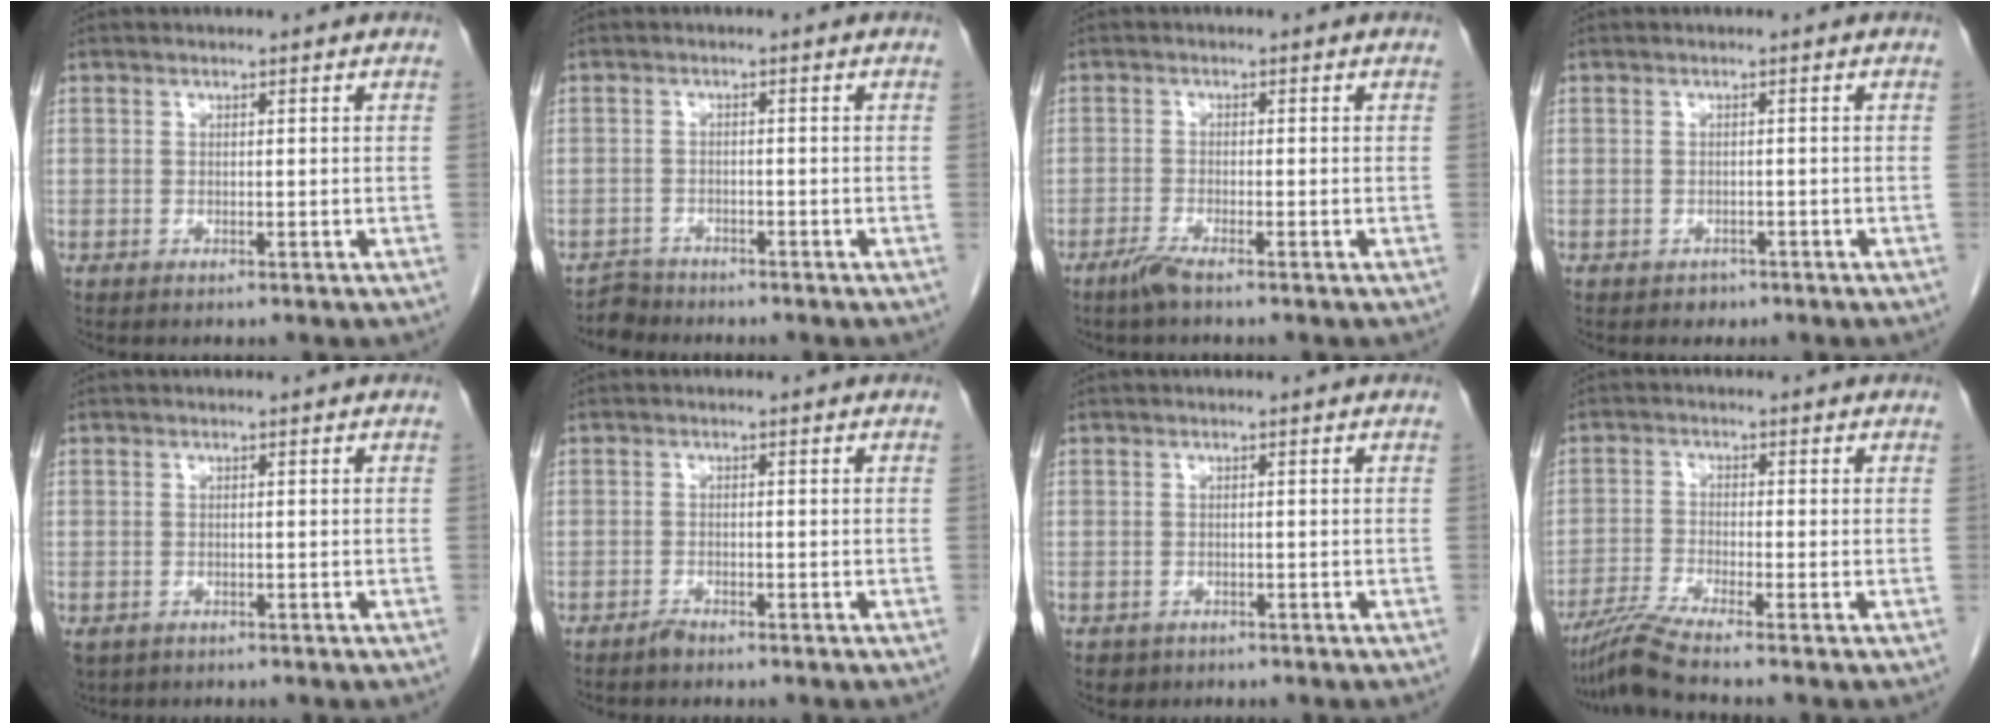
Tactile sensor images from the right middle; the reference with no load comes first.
{"total": 2.3, "force": [-2.0, 0.6, -0.8], "torque": [0.014, -0.004, -0.039]}
{"total": 2.3, "force": [-1.8, -0.1, 1.4], "torque": [-0.039, -0.006, -0.040]}
{"total": 1.1, "force": [-0.8, 0.8, 0.1], "torque": [-0.008, 0.001, -0.011]}
{"total": 3.0, "force": [-1.8, 2.2, 1.0], "torque": [-0.022, -0.004, -0.025]}
{"total": 1.1, "force": [-1.1, 0.3, 0.3], "torque": [-0.008, 0.000, -0.018]}
{"total": 1.4, "force": [-0.9, 1.1, 0.1], "torque": [-0.008, 0.002, -0.010]}
{"total": 5.4, "force": [-4.6, -1.7, 2.4], "torque": [-0.055, -0.024, -0.092]}